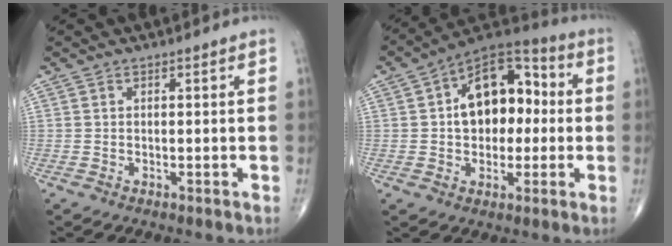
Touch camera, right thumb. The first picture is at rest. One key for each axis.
{"total": 16.0, "fx": 1.3, "fy": 10.3, "fz": 12.1, "tx": -0.137, "ty": 0.037, "tz": 0.011}